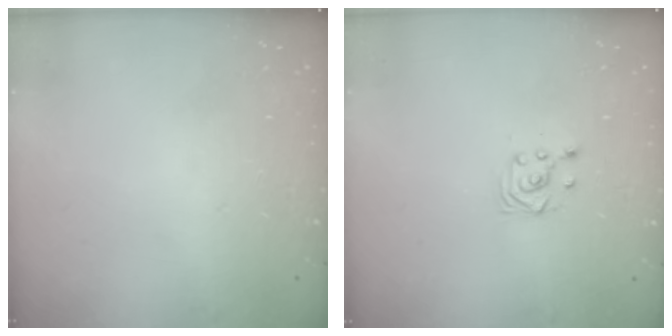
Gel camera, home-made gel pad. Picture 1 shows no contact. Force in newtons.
{"total": 3.6, "press": 3.5, "slide": 1.2}